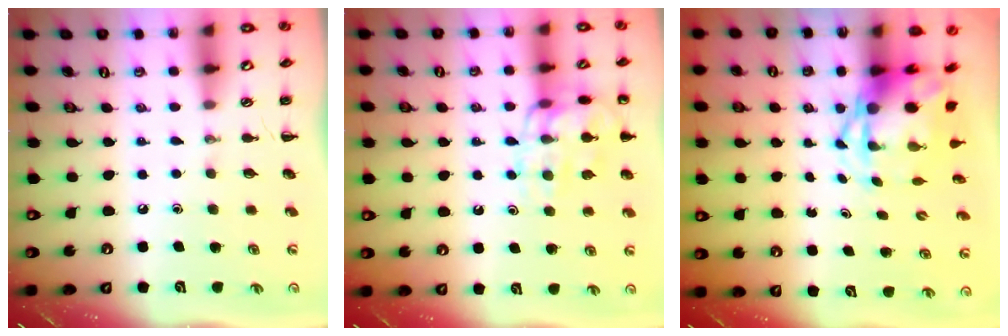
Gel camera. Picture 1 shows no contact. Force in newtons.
{"total": 14.0, "press": 14.0, "slide": 1.2}
{"total": 4.7, "press": 4.5, "slide": 1.1}